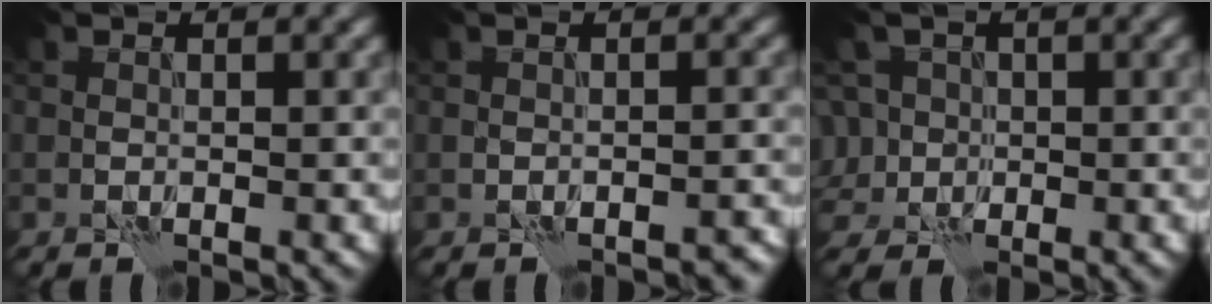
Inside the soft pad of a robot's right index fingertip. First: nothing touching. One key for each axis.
{"total": 1.3, "fx": -1.3, "fy": 0.2, "fz": 0.4, "tx": -0.004, "ty": 0.005, "tz": -0.017}
{"total": 4.7, "fx": -0.2, "fy": 4.3, "fz": 1.9, "tx": -0.040, "ty": 0.022, "tz": -0.021}